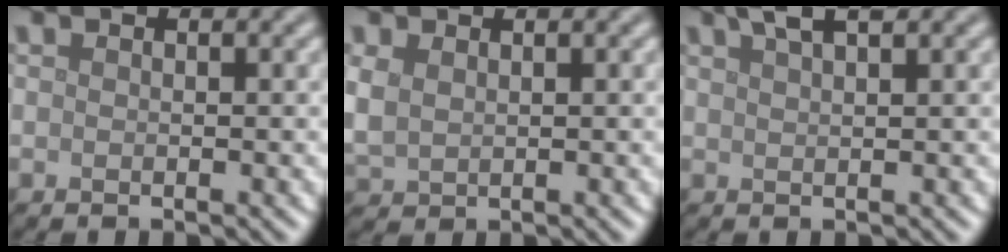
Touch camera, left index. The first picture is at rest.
{"total": 2.5, "force": [0.7, 1.8, 1.5], "torque": [-0.050, -0.001, 0.019]}
{"total": 2.8, "force": [2.1, 0.6, 1.9], "torque": [-0.021, 0.009, 0.034]}